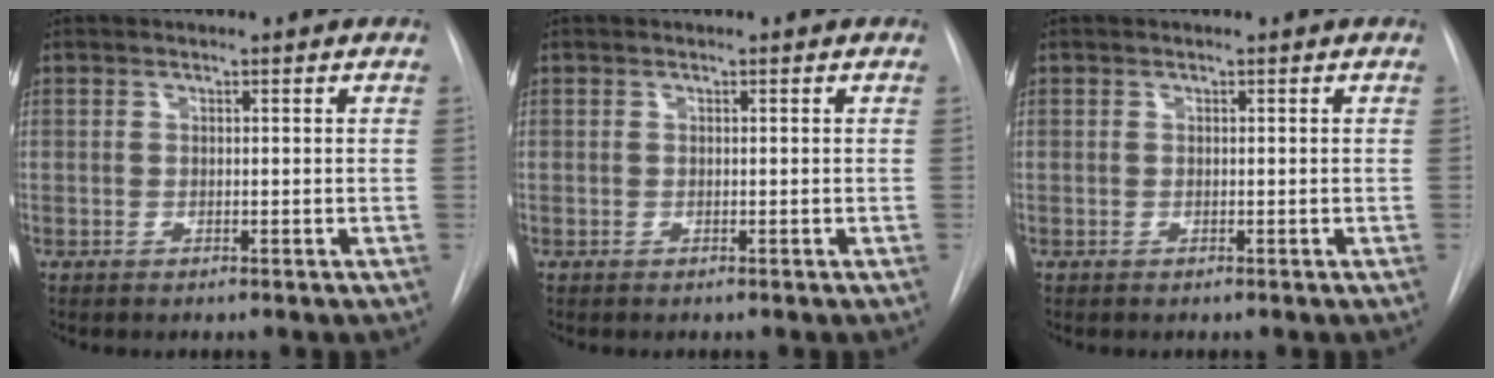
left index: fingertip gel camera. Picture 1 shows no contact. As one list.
[{"total": 0.0}, {"total": 0.0}]